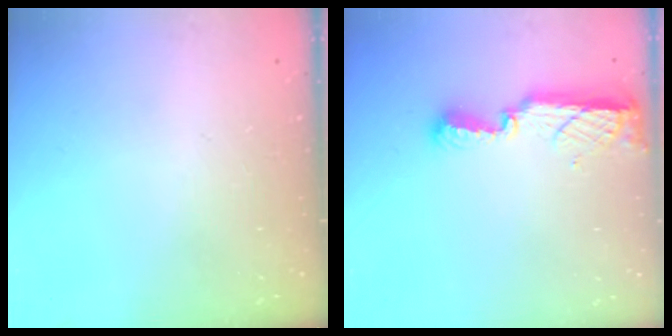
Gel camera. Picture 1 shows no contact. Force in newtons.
{"total": 8.3, "press": 8.3, "slide": 0.7}